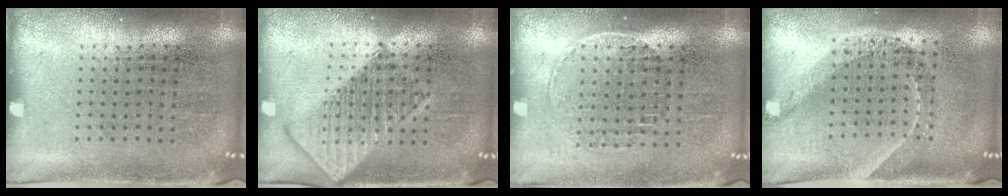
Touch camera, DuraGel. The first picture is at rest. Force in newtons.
{"total": 2.9, "press": 2.9, "slide": 0.4}
{"total": 1.2, "press": 1.0, "slide": 0.7}
{"total": 1.6, "press": 1.3, "slide": 0.9}